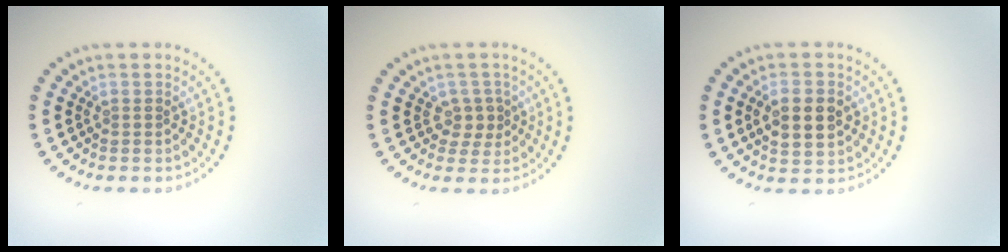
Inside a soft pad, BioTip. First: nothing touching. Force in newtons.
{"total": 1.8, "press": 1.5, "slide": 1.0}
{"total": 4.4, "press": 4.4, "slide": 0.1}